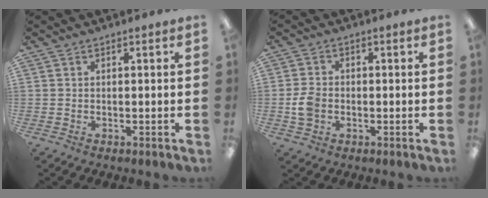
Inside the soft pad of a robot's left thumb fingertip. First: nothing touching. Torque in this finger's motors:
{"motor_torque": [-0.41, 0.87, 0.55, -0.40, 0.04]}